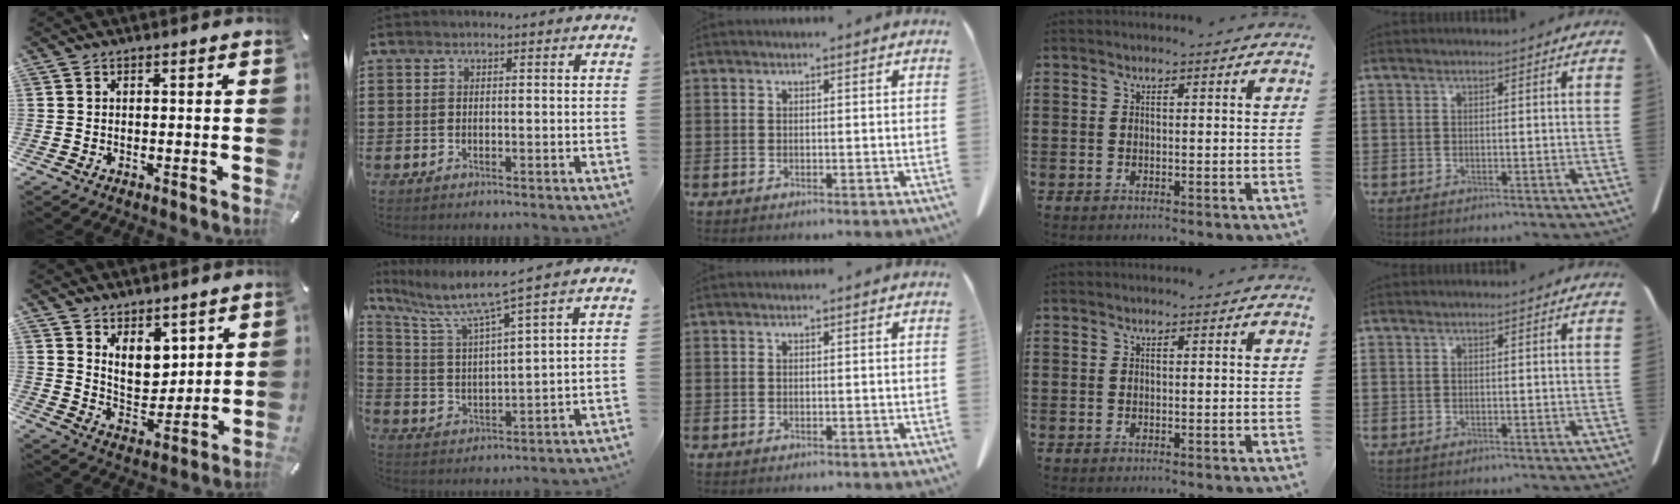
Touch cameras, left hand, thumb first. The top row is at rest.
{"thumb": {"total": 8.1, "force": [5.2, 5.5, 2.7], "torque": [-0.048, -0.037, 0.100]}, "index": {"total": 5.8, "force": [4.6, 0.0, 3.5], "torque": [-0.094, -0.036, 0.068]}}